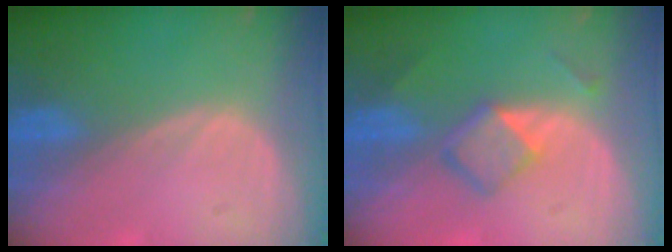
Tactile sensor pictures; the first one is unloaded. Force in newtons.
{"total": 4.8, "press": 4.5, "slide": 1.4}